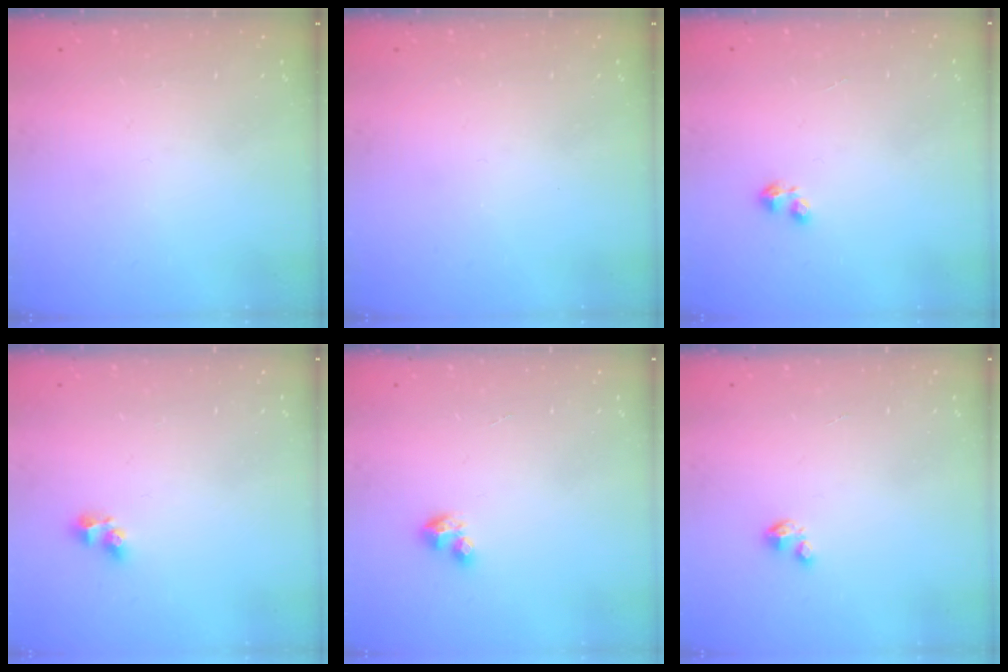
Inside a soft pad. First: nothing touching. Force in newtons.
{"total": 0.0}
{"total": 2.2, "press": 2.2, "slide": 0.4}
{"total": 5.0, "press": 5.0, "slide": 0.4}
{"total": 2.8, "press": 2.8, "slide": 0.2}
{"total": 1.2, "press": 1.2, "slide": 0.2}